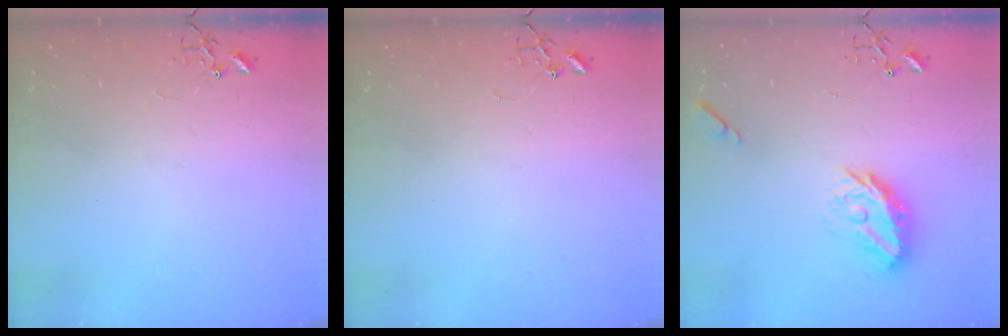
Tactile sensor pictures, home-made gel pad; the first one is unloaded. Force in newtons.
{"total": 0.0}
{"total": 13.1, "press": 13.1, "slide": 0.6}